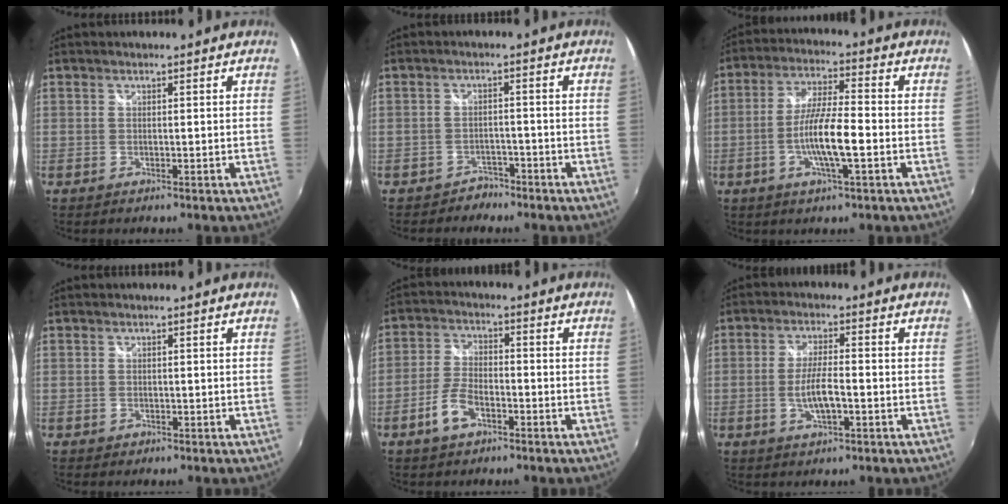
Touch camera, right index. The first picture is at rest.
{"total": 3.7, "force": [-3.0, 2.1, -0.1], "torque": [-0.003, 0.008, -0.048]}
{"total": 9.5, "force": [-2.8, 1.3, 9.0], "torque": [-0.175, -0.002, -0.052]}
{"total": 1.1, "force": [-0.5, 0.9, 0.3], "torque": [-0.004, -0.002, -0.006]}
{"total": 6.4, "force": [-3.5, 3.1, 4.4], "torque": [-0.097, 0.005, -0.063]}
{"total": 6.0, "force": [-1.7, 1.5, 5.5], "torque": [-0.107, -0.003, -0.029]}